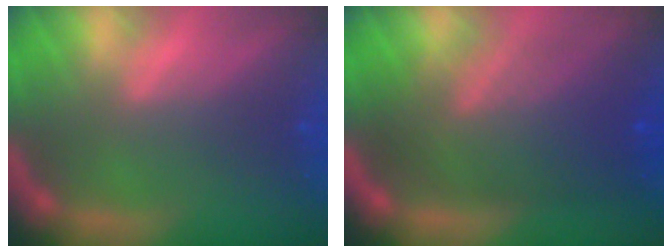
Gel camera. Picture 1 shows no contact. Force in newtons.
{"total": 9.5}